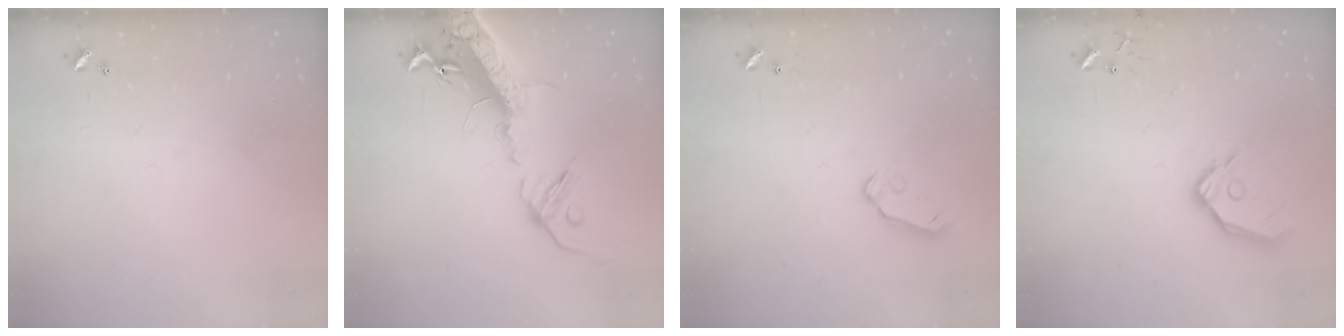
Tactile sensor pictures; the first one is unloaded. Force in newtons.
{"total": 21.7, "press": 21.1, "slide": 5.1}
{"total": 6.2, "press": 6.2, "slide": 0.6}
{"total": 12.7, "press": 12.5, "slide": 2.0}